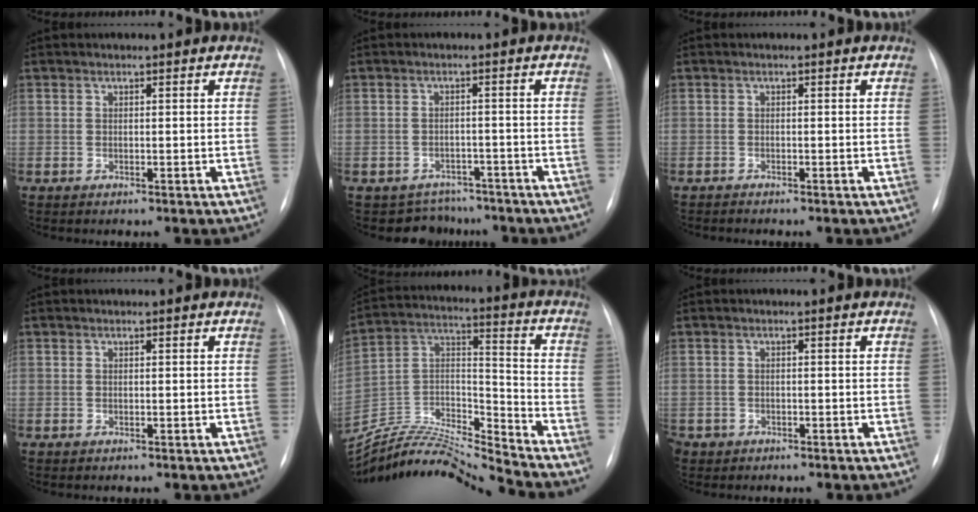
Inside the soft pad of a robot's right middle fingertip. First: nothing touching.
{"total": 5.3, "force": [-4.5, 2.7, -0.9], "torque": [0.020, 0.024, -0.061]}
{"total": 0.6, "force": [-0.6, 0.0, 0.1], "torque": [-0.003, -0.002, -0.010]}
{"total": 0.0}
{"total": 17.6, "force": [-17.1, -0.8, 4.0], "torque": [-0.068, 0.034, -0.306]}
{"total": 2.7, "force": [-1.9, 2.0, 0.2], "torque": [-0.005, 0.003, -0.032]}